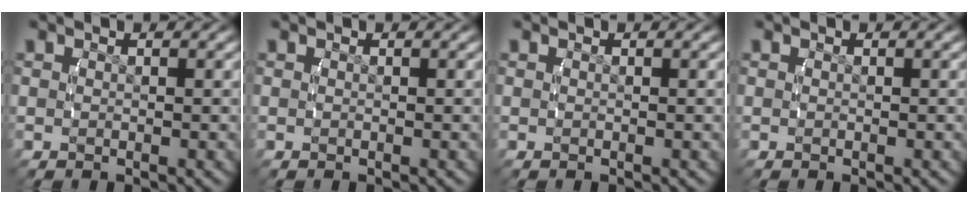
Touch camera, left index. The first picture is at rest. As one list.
[{"total": 0.0}, {"total": 0.0}, {"total": 0.0}]